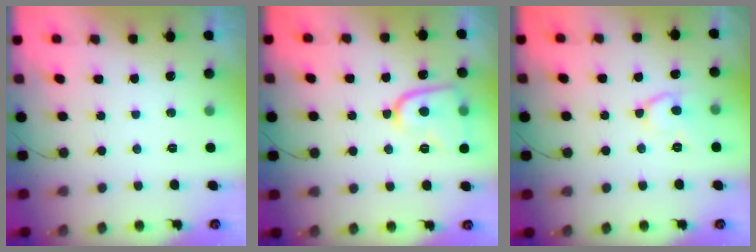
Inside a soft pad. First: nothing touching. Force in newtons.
{"total": 11.6, "press": 11.5, "slide": 1.0}
{"total": 9.6, "press": 9.6, "slide": 0.8}